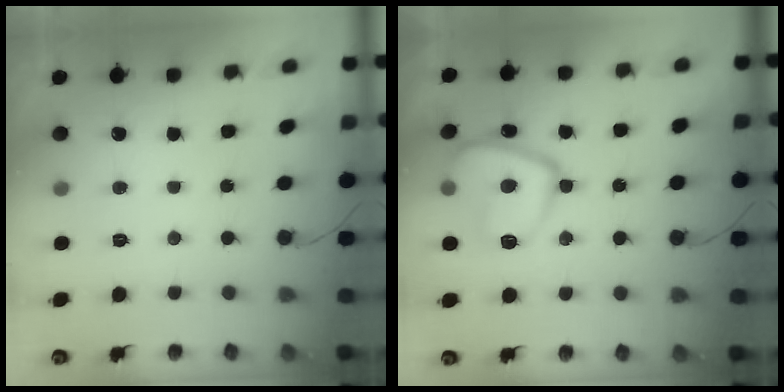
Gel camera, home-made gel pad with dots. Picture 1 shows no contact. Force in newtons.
{"total": 14.2, "press": 14.2, "slide": 1.3}